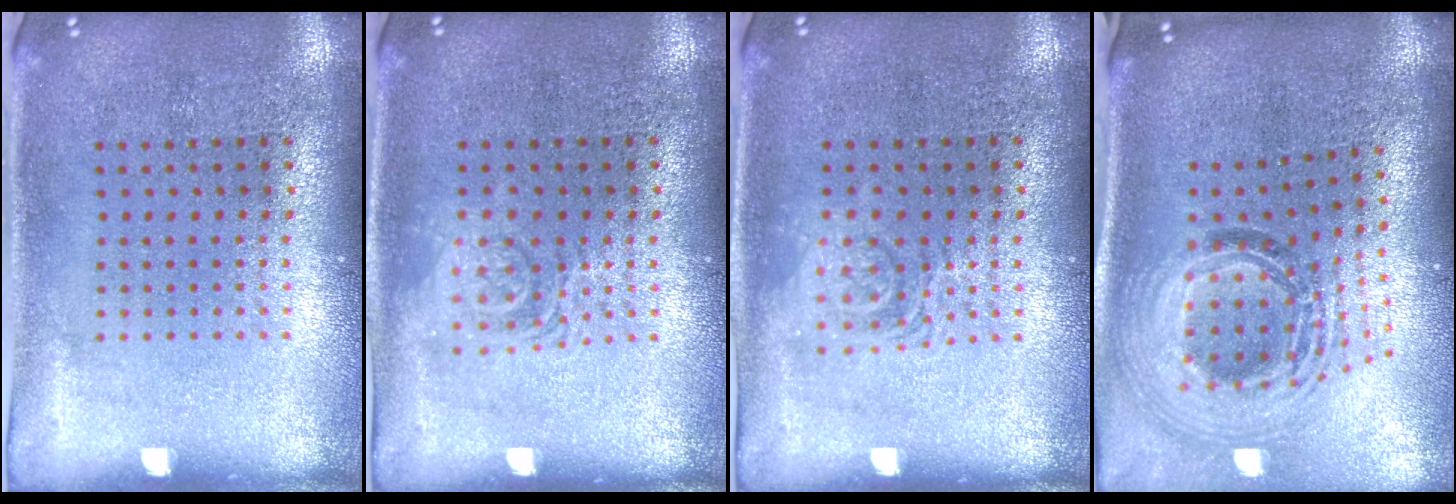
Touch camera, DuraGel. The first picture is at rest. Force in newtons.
{"total": 1.2, "press": 1.2, "slide": 0.2}
{"total": 1.1, "press": 1.1, "slide": 0.2}
{"total": 2.1, "press": 1.6, "slide": 1.2}